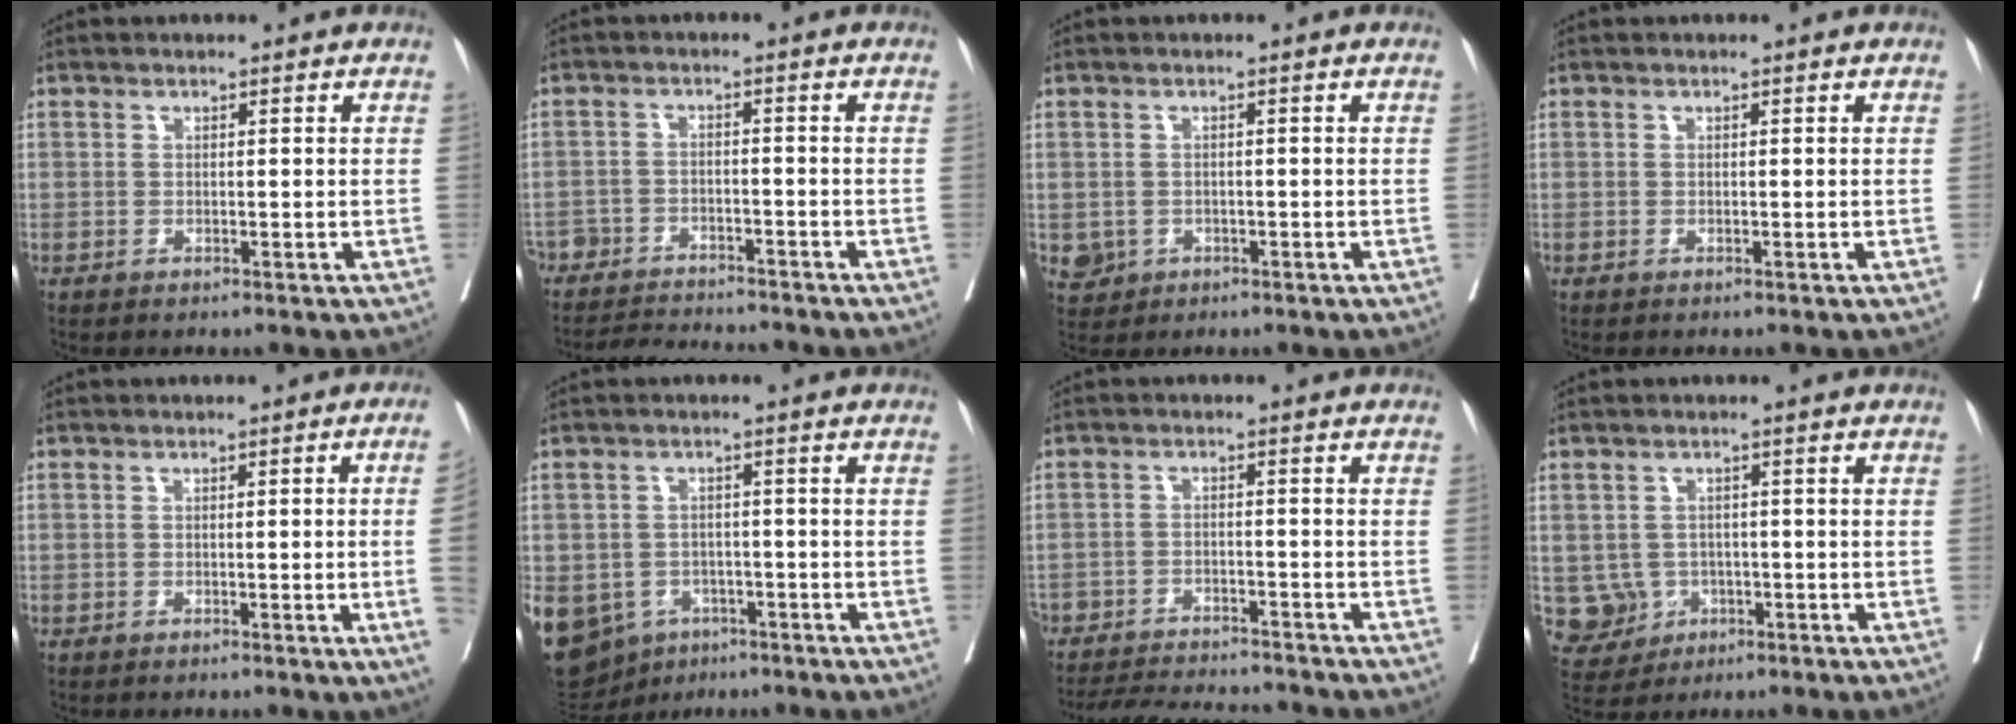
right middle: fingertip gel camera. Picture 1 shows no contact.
{"total": 9.6, "force": [-9.2, 1.4, 2.1], "torque": [-0.023, 0.000, -0.141]}
{"total": 3.1, "force": [-1.2, 2.8, 0.6], "torque": [-0.005, 0.003, -0.015]}
{"total": 0.0}
{"total": 5.1, "force": [-1.0, -1.1, 4.9], "torque": [-0.058, -0.001, -0.013]}
{"total": 19.0, "force": [-8.4, 15.3, 7.6], "torque": [-0.238, 0.000, -0.111]}
{"total": 13.9, "force": [-13.0, 2.2, 4.5], "torque": [-0.077, -0.008, -0.186]}
{"total": 5.0, "force": [-1.1, 4.9, 0.7], "torque": [-0.008, 0.006, -0.012]}